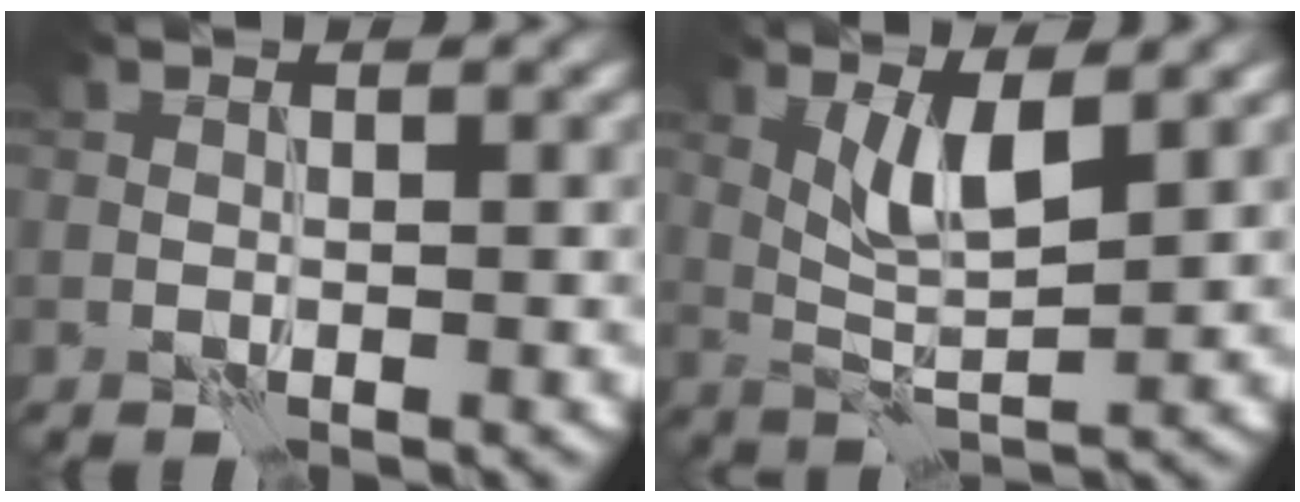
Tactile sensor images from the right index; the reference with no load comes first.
{"total": 3.6, "force": [1.7, 0.9, 3.1], "torque": [-0.066, -0.008, 0.034]}